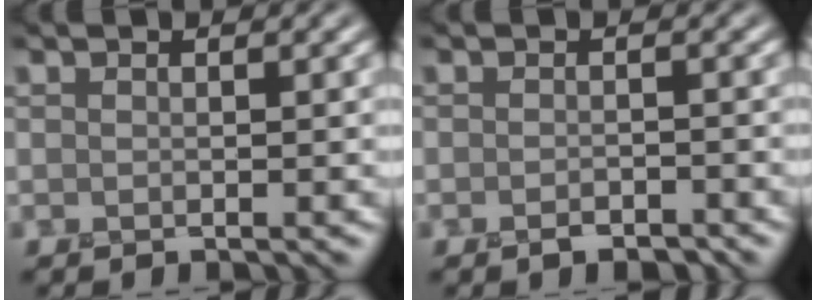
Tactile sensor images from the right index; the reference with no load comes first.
{"total": 1.6, "force": [-1.4, 0.5, 0.7], "torque": [-0.012, -0.002, -0.023]}